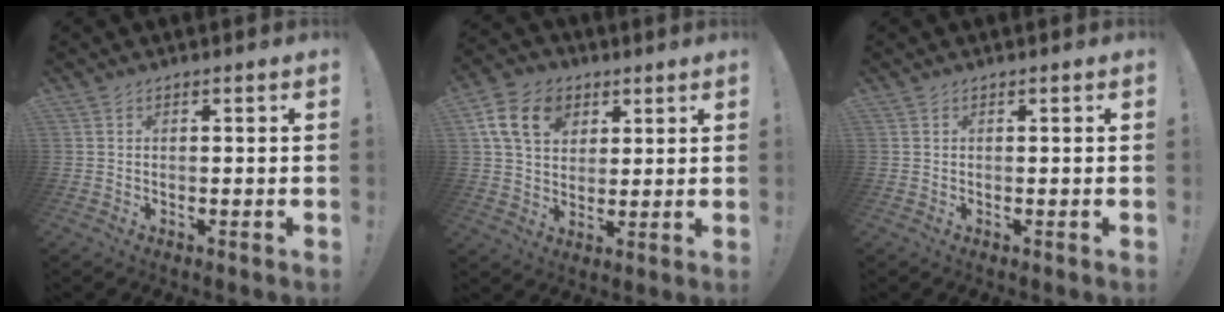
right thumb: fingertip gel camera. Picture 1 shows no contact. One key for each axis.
{"total": 14.9, "fx": 5.4, "fy": 11.2, "fz": 8.2, "tx": -0.131, "ty": -0.012, "tz": 0.105}
{"total": 0.0}